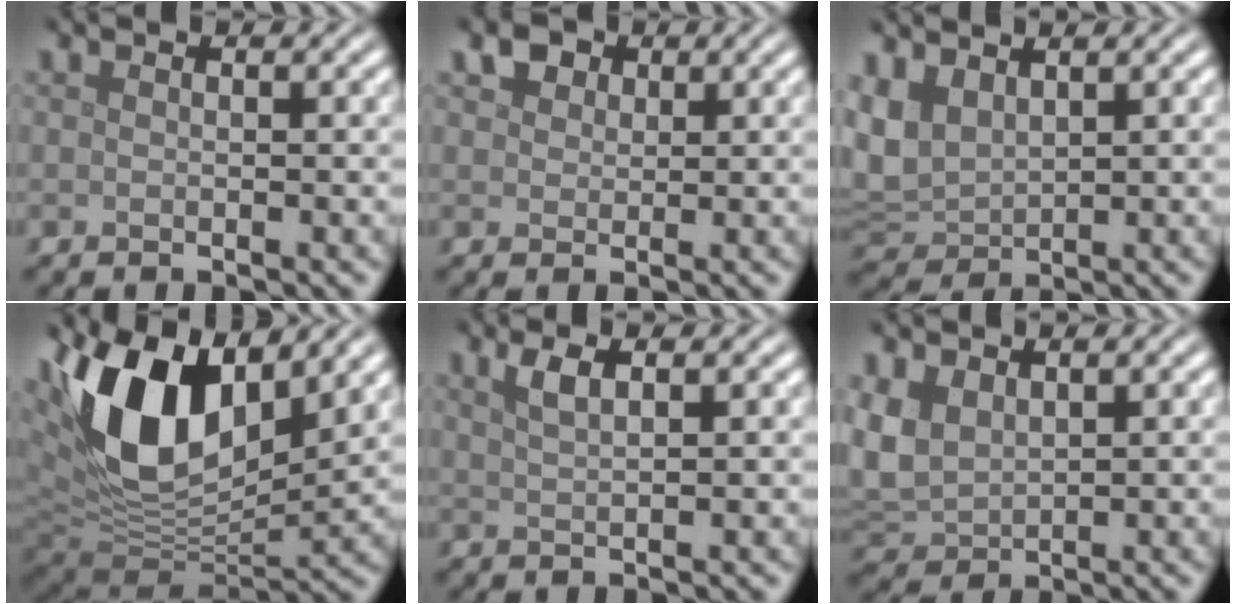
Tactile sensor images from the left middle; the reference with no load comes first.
{"total": 2.4, "force": [1.4, 1.7, 1.0], "torque": [-0.023, 0.003, 0.019]}
{"total": 5.0, "force": [2.1, 3.2, 3.2], "torque": [-0.091, 0.002, 0.044]}
{"total": 13.4, "force": [5.2, 7.1, 10.1], "torque": [-0.195, 0.007, 0.092]}
{"total": 1.9, "force": [1.1, 0.6, 1.4], "torque": [-0.024, 0.004, 0.019]}
{"total": 4.4, "force": [1.4, 3.0, 2.9], "torque": [-0.081, 0.001, 0.030]}